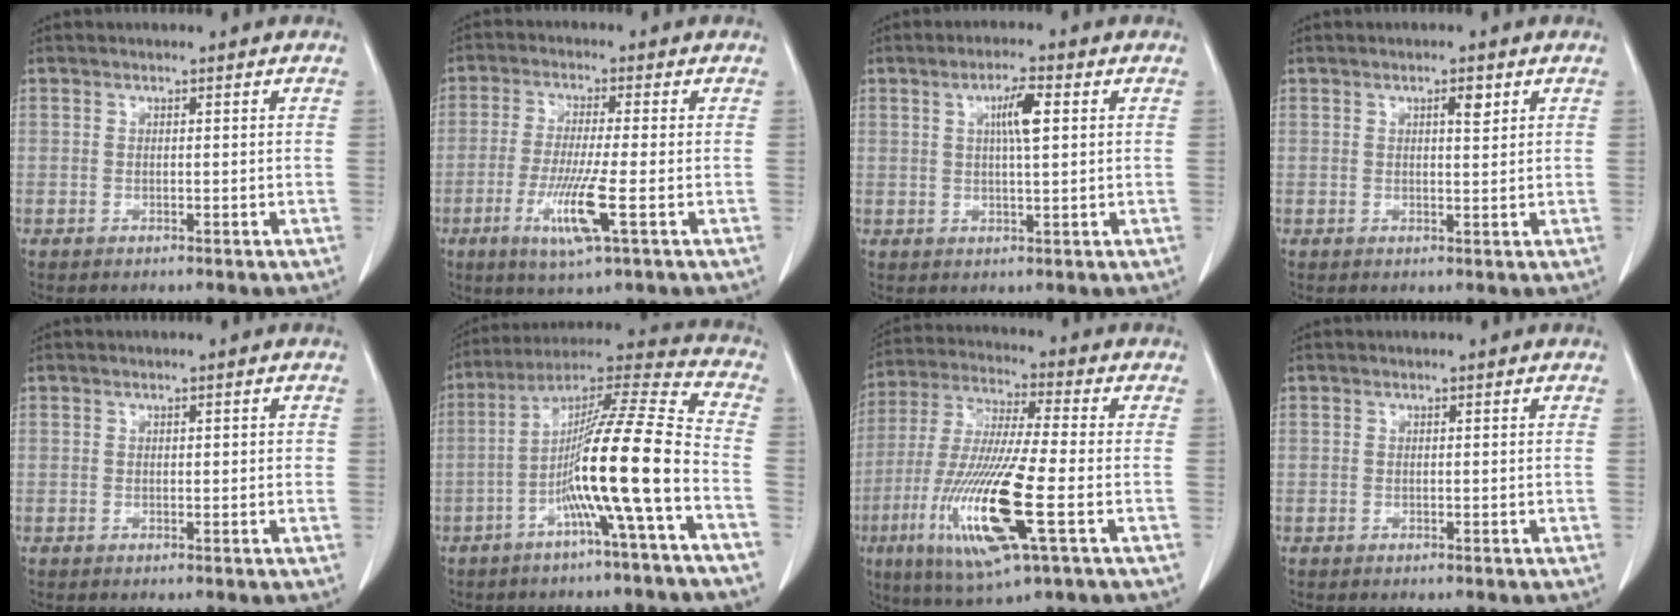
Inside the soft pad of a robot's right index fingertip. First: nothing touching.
{"total": 8.3, "force": [-2.9, -0.2, 7.8], "torque": [-0.153, -0.023, -0.055]}
{"total": 4.7, "force": [1.3, 0.5, 4.4], "torque": [-0.079, 0.002, 0.022]}
{"total": 2.0, "force": [1.0, 0.5, 1.7], "torque": [-0.027, -0.003, 0.014]}
{"total": 1.1, "force": [0.2, 0.5, 1.0], "torque": [-0.012, 0.001, 0.003]}
{"total": 15.4, "force": [-5.2, -1.2, 14.4], "torque": [-0.250, 0.014, -0.098]}
{"total": 17.3, "force": [-5.4, 1.3, 16.4], "torque": [-0.343, -0.027, -0.098]}
{"total": 0.0}